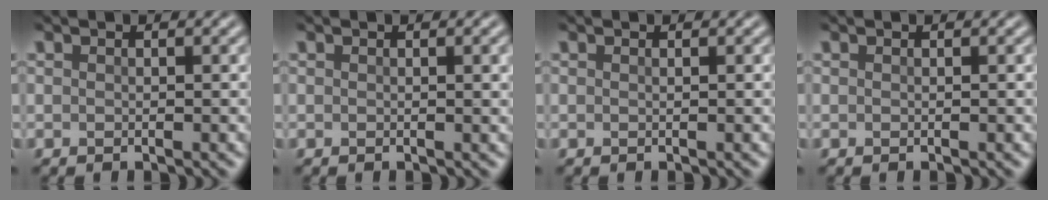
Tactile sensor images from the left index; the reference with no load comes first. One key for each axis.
{"total": 1.4, "fx": 0.3, "fy": 0.4, "fz": 1.3, "tx": -0.013, "ty": 0.003, "tz": 0.003}
{"total": 0.0}
{"total": 0.0}